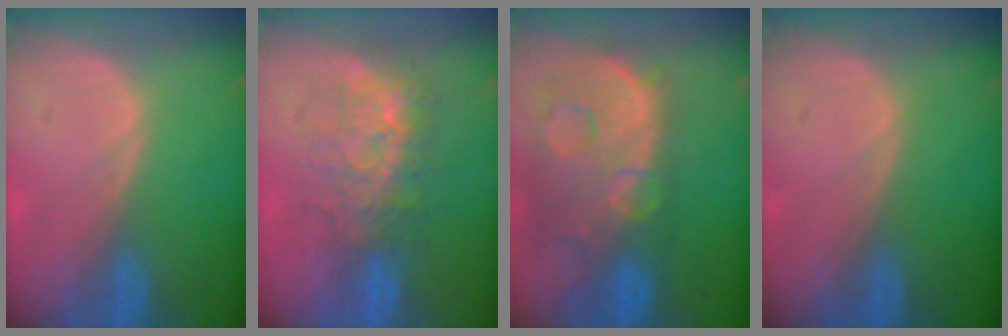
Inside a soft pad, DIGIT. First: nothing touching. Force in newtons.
{"total": 7.6, "press": 7.2, "slide": 2.4}
{"total": 13.8, "press": 11.2, "slide": 8.0}
{"total": 0.0}